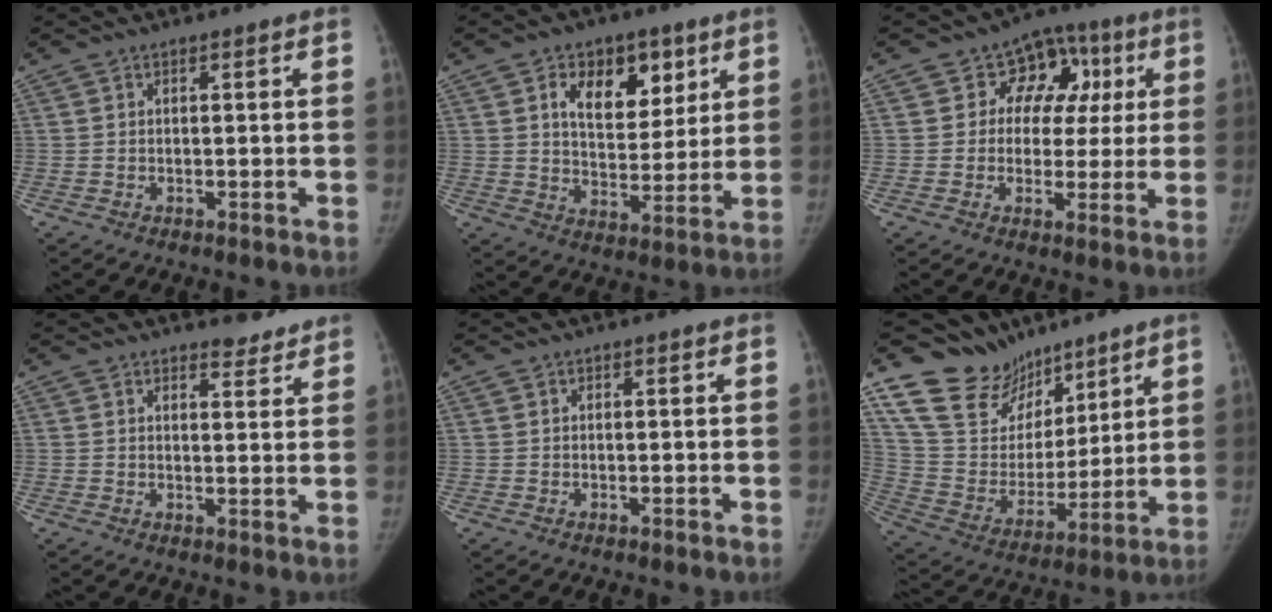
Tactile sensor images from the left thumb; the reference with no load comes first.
{"total": 12.8, "force": [5.8, 8.1, 7.9], "torque": [-0.076, -0.027, 0.096]}
{"total": 10.6, "force": [2.7, 9.0, 5.0], "torque": [-0.002, 0.011, 0.032]}
{"total": 3.4, "force": [3.1, 1.2, 0.4], "torque": [0.015, -0.028, 0.038]}
{"total": 0.0}
{"total": 17.5, "force": [13.7, 10.3, 3.2], "torque": [-0.013, -0.085, 0.261]}